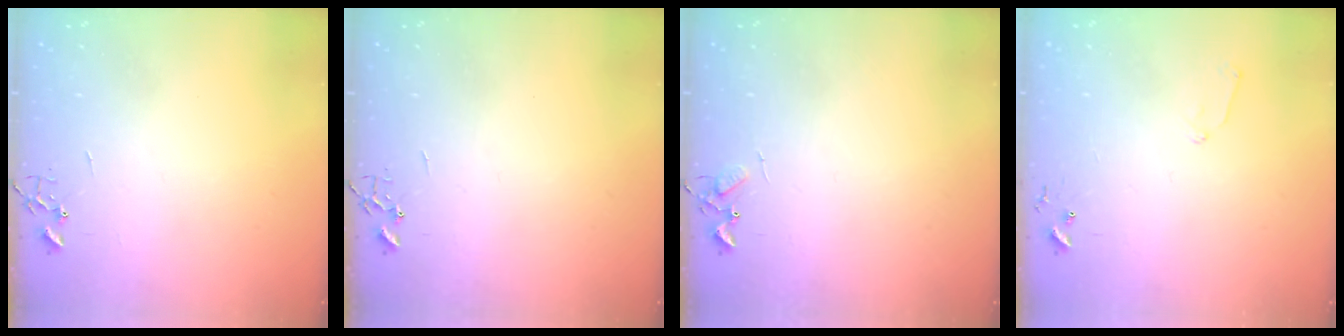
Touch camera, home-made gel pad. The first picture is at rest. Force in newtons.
{"total": 0.0}
{"total": 5.9, "press": 5.9, "slide": 0.3}
{"total": 6.0, "press": 6.0, "slide": 0.6}